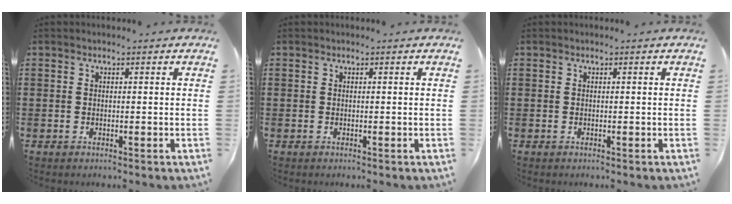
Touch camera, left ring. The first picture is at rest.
{"total": 0.0}
{"total": 0.0}